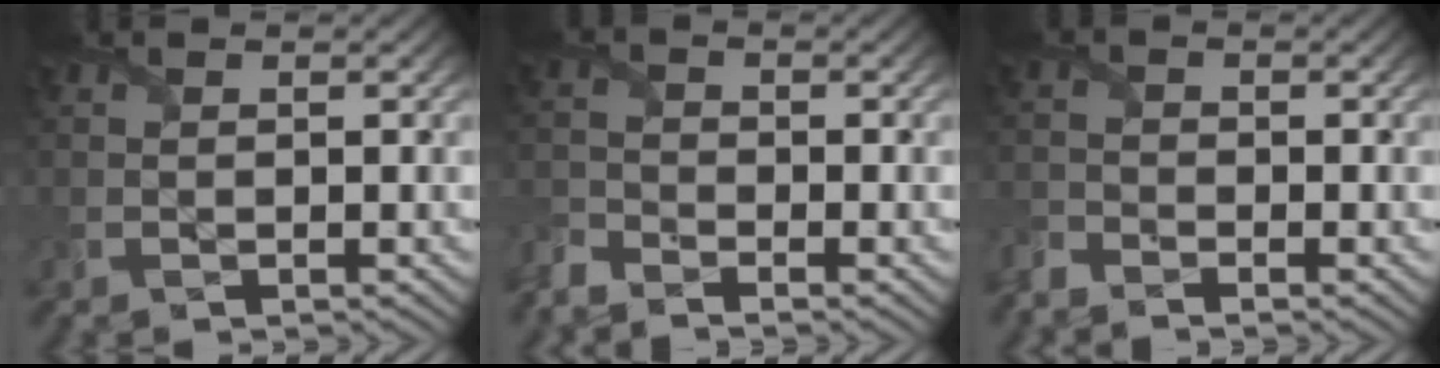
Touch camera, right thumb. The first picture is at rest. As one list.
[{"total": 3.5, "force": [-3.3, 0.9, 1.0], "torque": [-0.029, -0.014, -0.082]}, {"total": 2.6, "force": [-2.5, 0.5, 0.6], "torque": [-0.019, -0.012, -0.063]}]